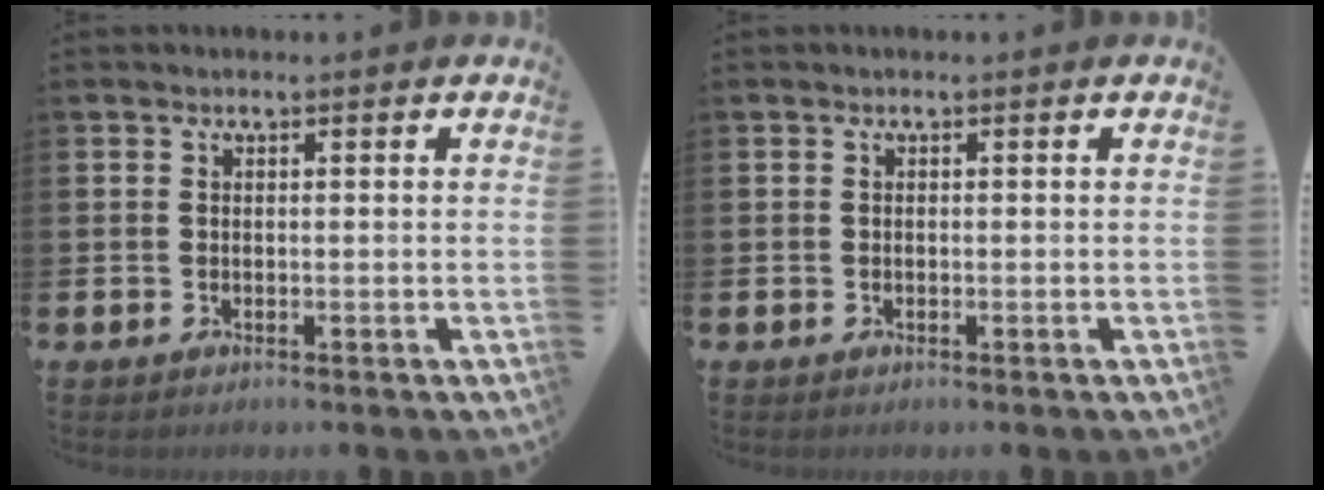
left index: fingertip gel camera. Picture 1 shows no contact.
{"total": 0.0}